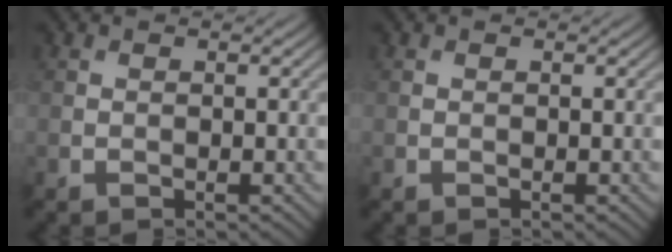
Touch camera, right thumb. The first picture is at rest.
{"total": 0.0}